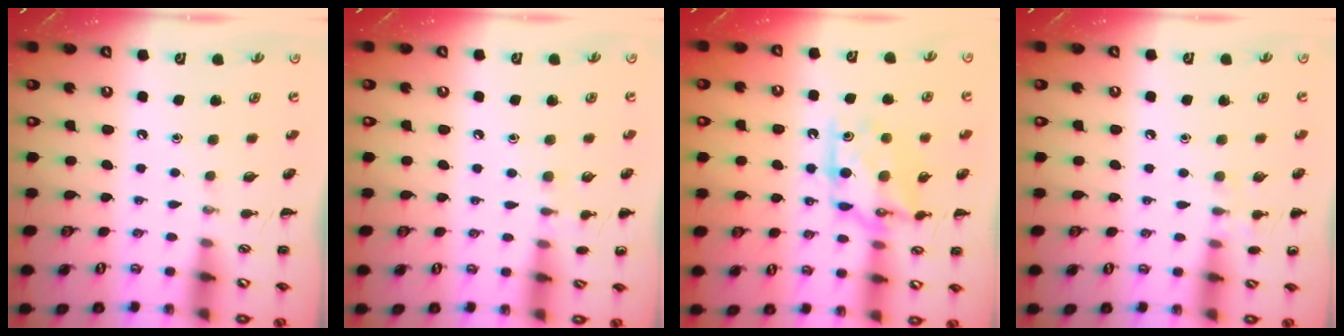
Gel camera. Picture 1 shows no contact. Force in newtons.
{"total": 5.9, "press": 5.7, "slide": 1.7}
{"total": 12.5, "press": 12.5, "slide": 0.4}
{"total": 5.4, "press": 5.1, "slide": 1.6}